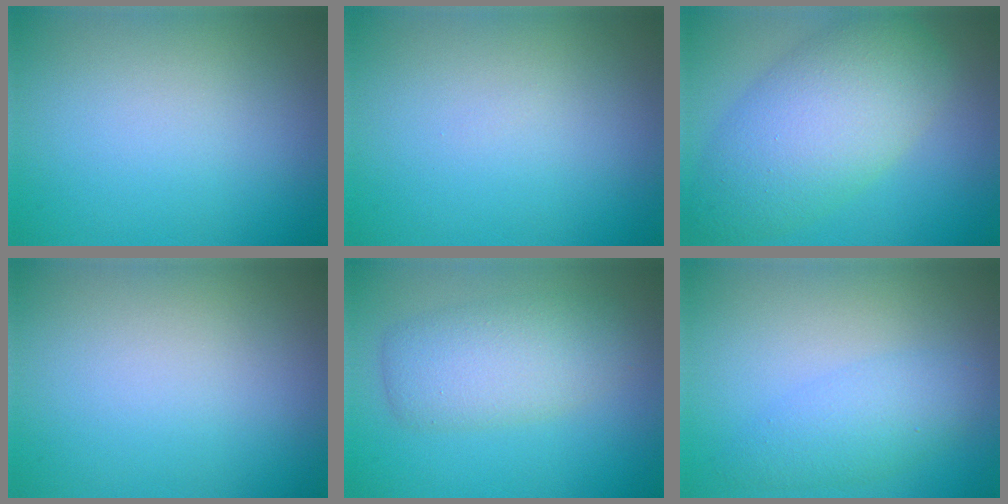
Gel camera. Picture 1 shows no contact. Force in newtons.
{"total": 0.0}
{"total": 8.5, "press": 8.5, "slide": 0.3}
{"total": 0.0}
{"total": 4.9, "press": 4.9, "slide": 0.1}
{"total": 2.9, "press": 2.9, "slide": 0.0}